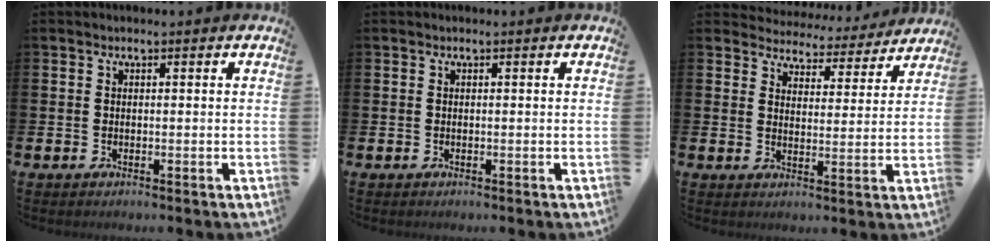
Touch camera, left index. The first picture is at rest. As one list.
[{"total": 0.0}, {"total": 4.8, "force": [4.6, 1.2, 0.1], "torque": [-0.013, -0.044, 0.077]}]